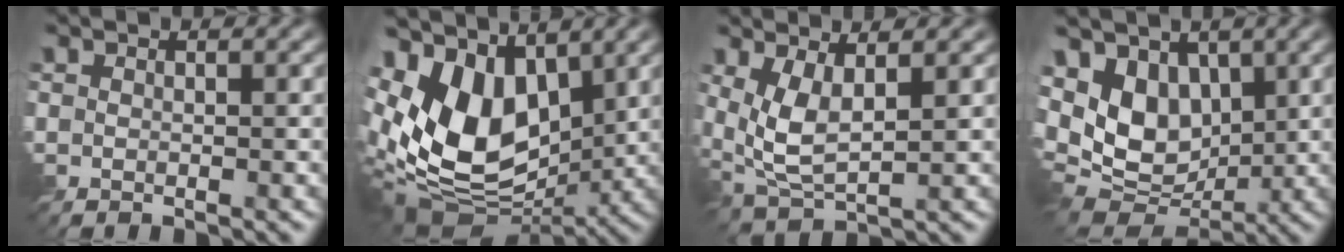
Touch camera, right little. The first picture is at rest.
{"total": 13.1, "force": [1.0, 8.3, 10.1], "torque": [-0.229, -0.001, 0.008]}
{"total": 4.4, "force": [0.9, 1.8, 3.9], "torque": [-0.095, -0.012, 0.021]}
{"total": 8.5, "force": [2.2, 5.8, 5.7], "torque": [-0.130, 0.000, 0.027]}